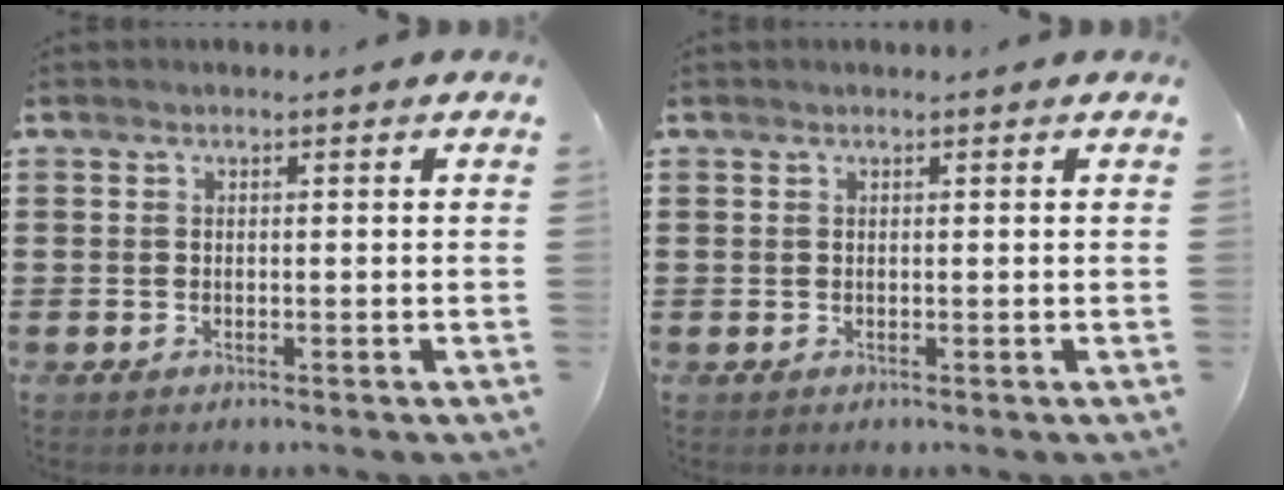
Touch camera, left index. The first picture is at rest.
{"total": 0.0}